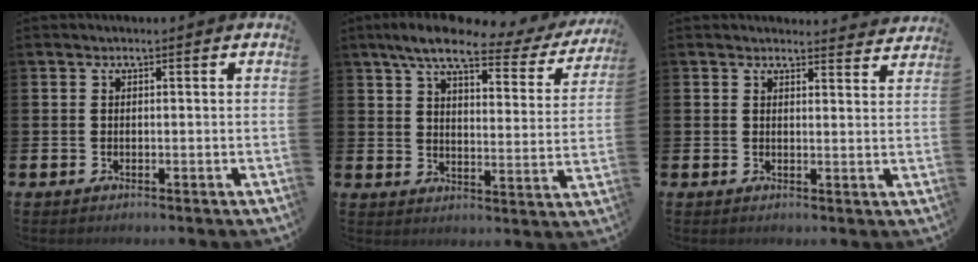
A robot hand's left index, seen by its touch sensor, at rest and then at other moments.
{"total": 7.6, "force": [6.1, 1.7, 4.2], "torque": [-0.094, -0.031, 0.096]}
{"total": 2.7, "force": [2.7, 0.3, -0.1], "torque": [0.009, -0.020, 0.046]}